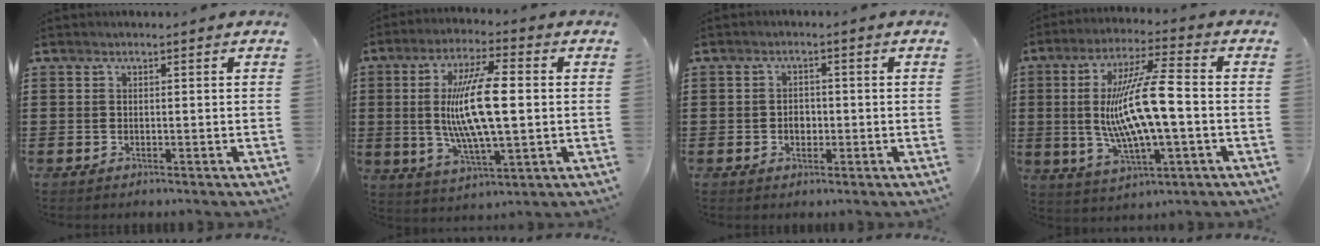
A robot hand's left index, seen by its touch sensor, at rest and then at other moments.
{"total": 13.0, "force": [0.7, 3.9, 12.4], "torque": [-0.259, -0.001, 0.003]}
{"total": 1.9, "force": [-0.3, 1.4, 1.3], "torque": [-0.027, 0.005, -0.007]}
{"total": 13.0, "force": [-0.7, 2.9, 12.6], "torque": [-0.250, 0.000, -0.018]}